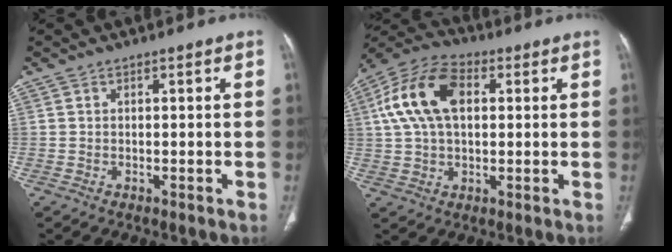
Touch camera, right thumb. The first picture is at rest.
{"total": 14.5, "force": [3.2, 8.8, 11.1], "torque": [-0.217, 0.024, 0.052]}